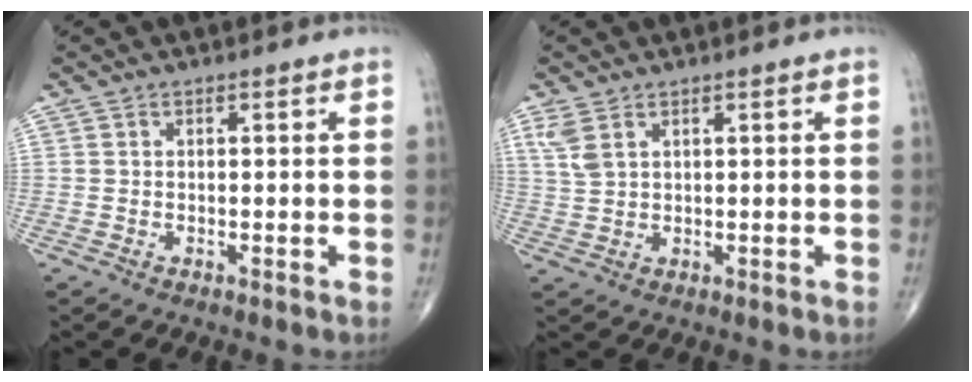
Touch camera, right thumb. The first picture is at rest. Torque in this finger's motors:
{"motor_torque": [-0.62, 0.48, 0.61, 0.54, 0.01]}